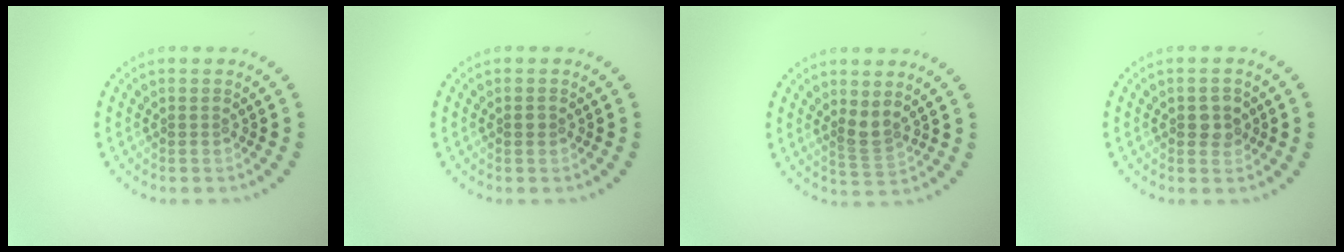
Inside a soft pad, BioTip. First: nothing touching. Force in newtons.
{"total": 0.6, "press": 0.6, "slide": 0.1}
{"total": 2.0, "press": 1.5, "slide": 1.3}
{"total": 1.8, "press": 1.8, "slide": 0.2}